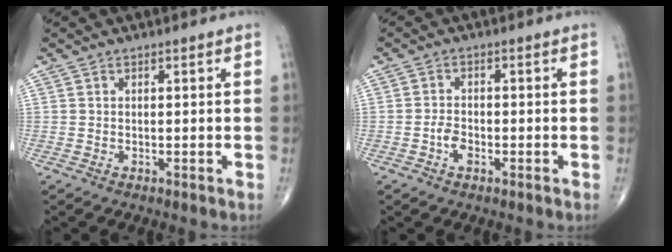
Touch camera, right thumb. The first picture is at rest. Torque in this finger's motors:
{"motor_torque": [1.20, 0.77, 0.24, -0.43, 0.00]}